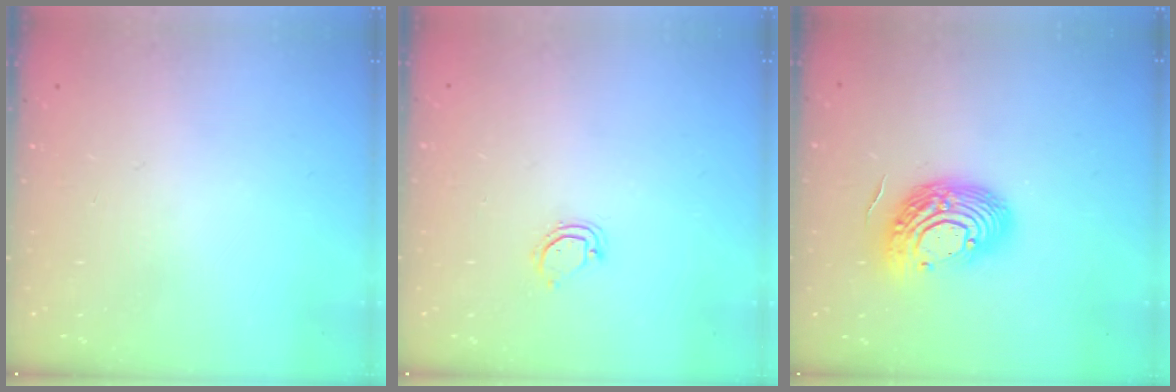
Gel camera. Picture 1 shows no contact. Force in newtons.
{"total": 3.9, "press": 3.9, "slide": 0.3}
{"total": 16.2, "press": 16.1, "slide": 1.2}